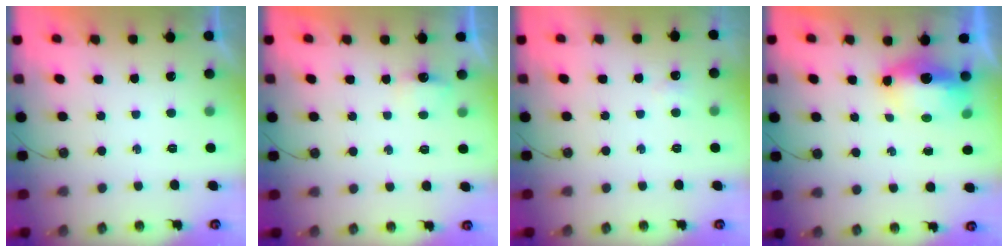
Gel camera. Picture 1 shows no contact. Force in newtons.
{"total": 2.9, "press": 2.9, "slide": 0.3}
{"total": 2.8, "press": 2.7, "slide": 0.5}
{"total": 6.8, "press": 6.7, "slide": 1.1}